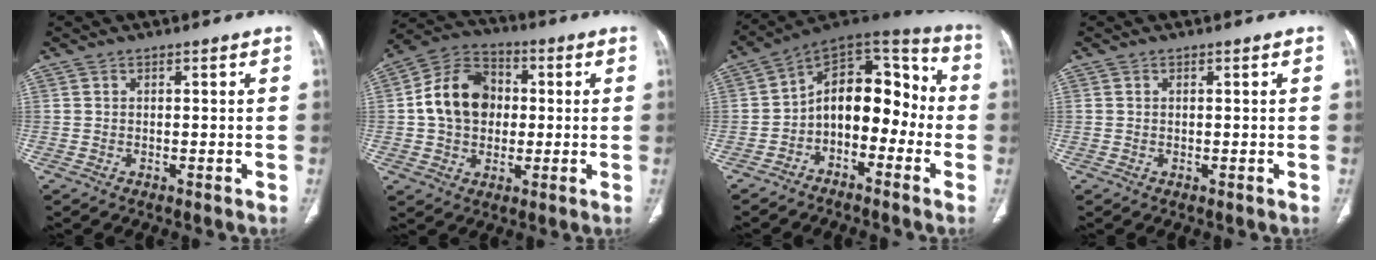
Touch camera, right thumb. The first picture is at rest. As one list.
[{"total": 13.7, "force": [0.8, 10.7, 8.5], "torque": [-0.127, 0.023, 0.008]}, {"total": 14.8, "force": [-3.4, 9.5, 10.9], "torque": [-0.123, 0.081, -0.066]}, {"total": 0.0}]